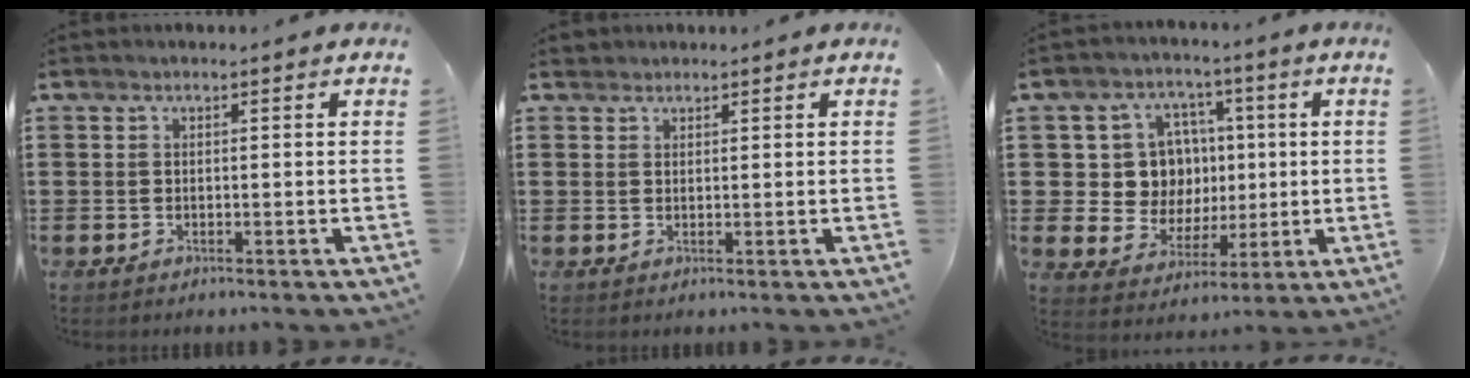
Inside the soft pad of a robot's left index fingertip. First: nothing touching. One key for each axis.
{"total": 1.0, "fx": 0.9, "fy": 0.4, "fz": 0.0, "tx": -0.003, "ty": 0.002, "tz": 0.019}
{"total": 9.8, "fx": 1.7, "fy": 9.0, "fz": 3.5, "tx": -0.084, "ty": 0.012, "tz": 0.040}